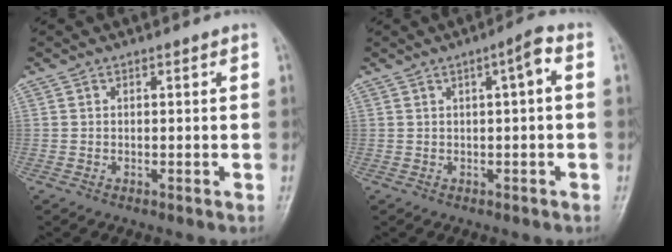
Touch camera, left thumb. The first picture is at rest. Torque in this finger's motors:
{"motor_torque": [-0.30, -0.01, -0.23, -0.16, 0.07]}